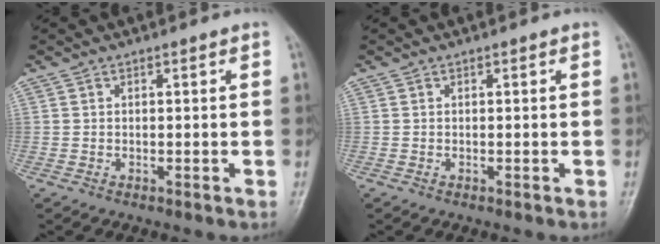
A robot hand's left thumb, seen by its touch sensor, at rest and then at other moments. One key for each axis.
{"total": 0.0}